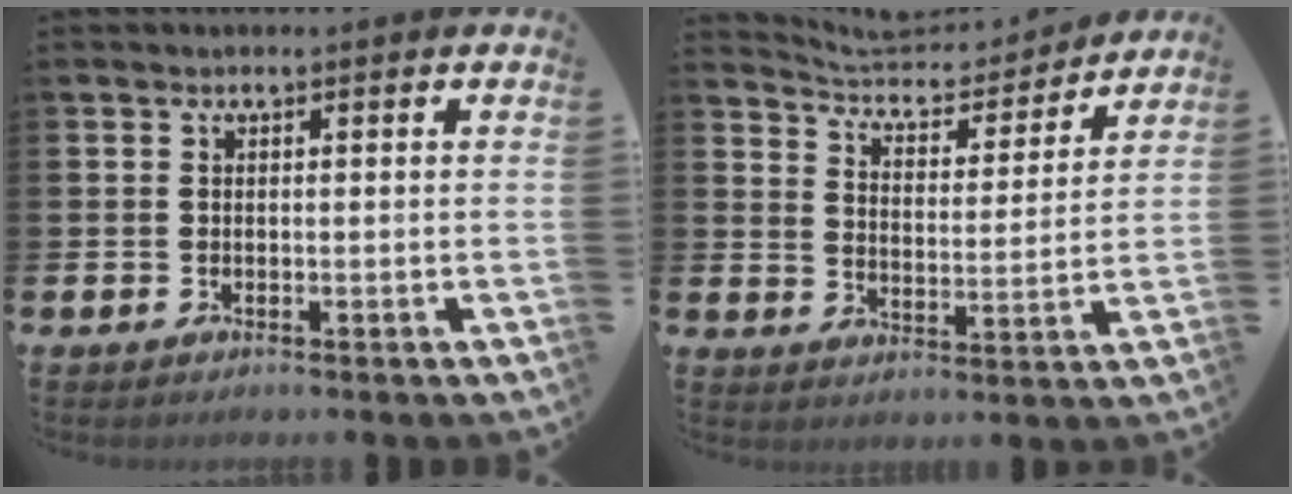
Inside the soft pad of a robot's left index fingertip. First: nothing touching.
{"total": 6.0, "force": [5.7, 1.6, 0.9], "torque": [-0.042, -0.052, 0.093]}